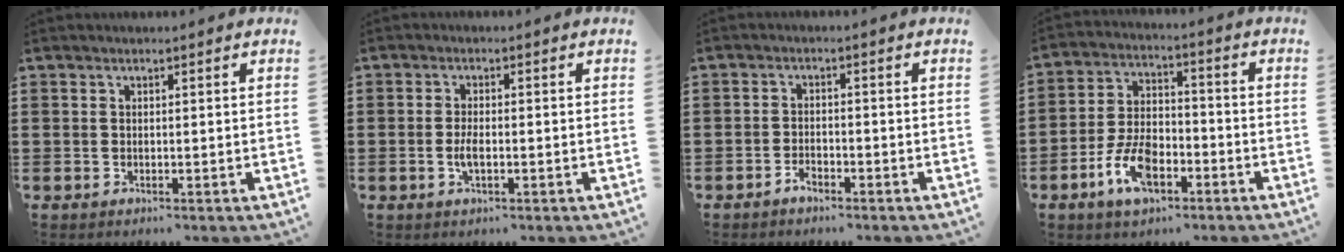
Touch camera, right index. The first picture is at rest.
{"total": 2.7, "force": [-0.6, 0.9, 2.5], "torque": [-0.053, -0.002, -0.014]}
{"total": 1.9, "force": [-1.6, 0.6, 0.7], "torque": [-0.018, 0.002, -0.032]}
{"total": 8.4, "force": [-4.2, 4.3, 5.8], "torque": [-0.134, 0.006, -0.082]}